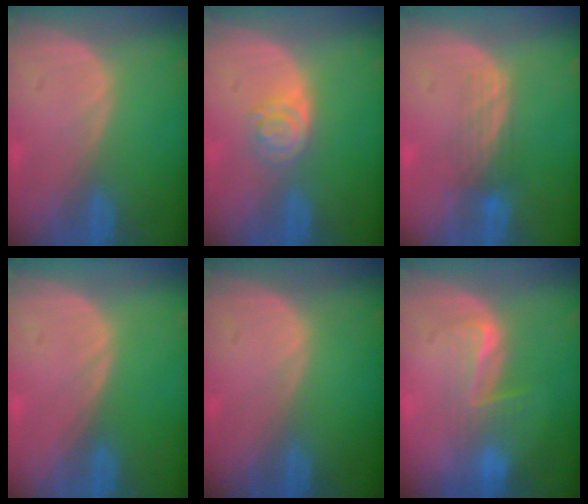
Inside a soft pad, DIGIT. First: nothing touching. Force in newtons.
{"total": 4.0, "press": 3.6, "slide": 1.8}
{"total": 3.6, "press": 2.9, "slide": 2.2}
{"total": 0.0}
{"total": 0.0}
{"total": 4.6, "press": 4.4, "slide": 1.4}